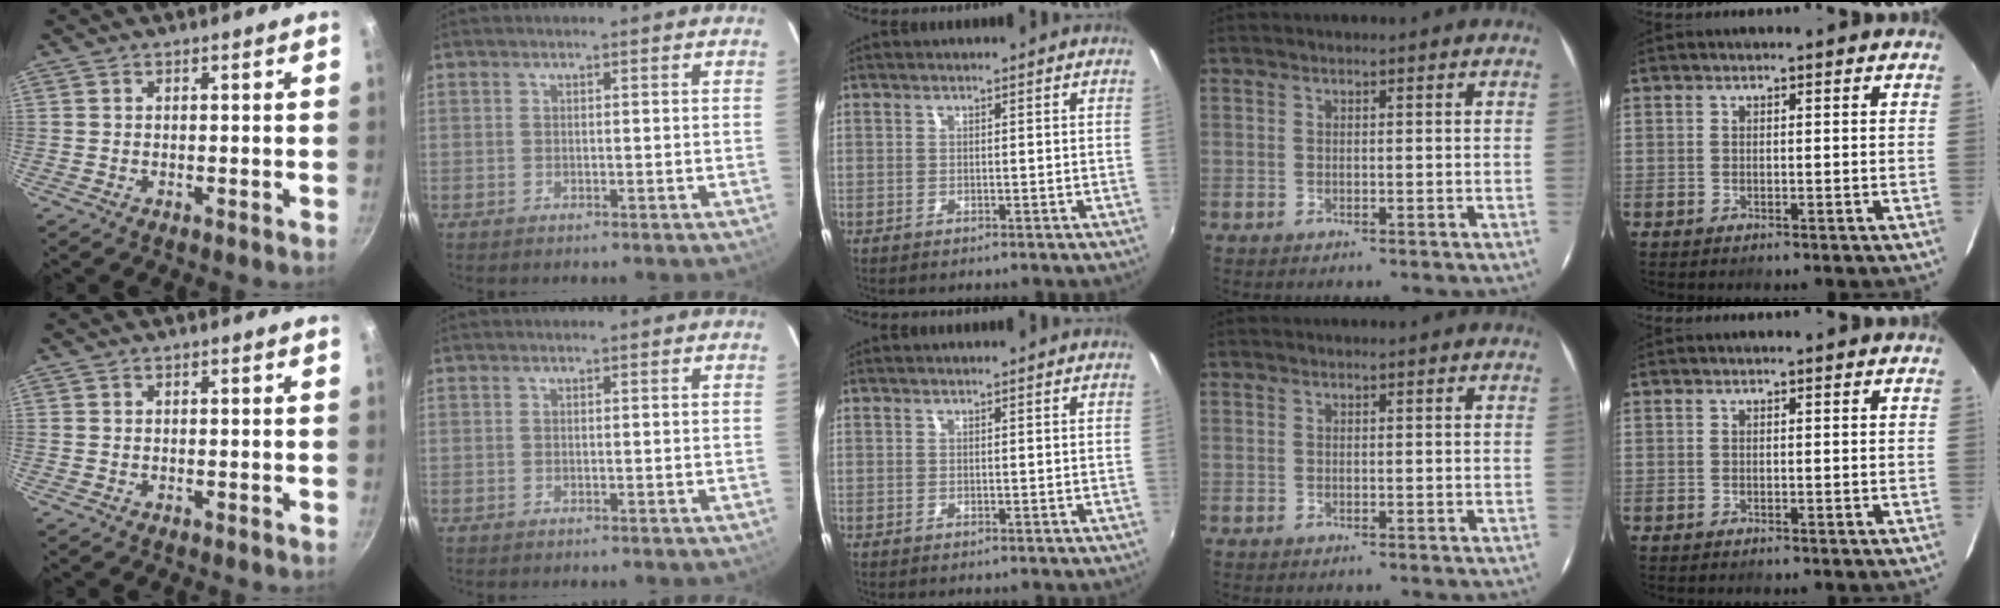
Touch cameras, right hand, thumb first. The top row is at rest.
{}